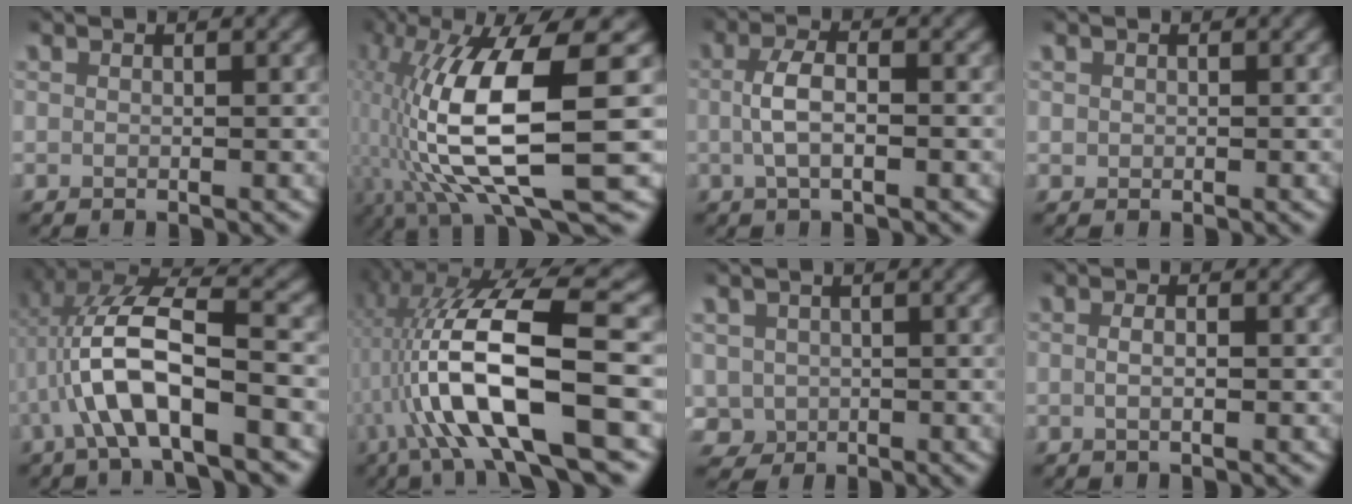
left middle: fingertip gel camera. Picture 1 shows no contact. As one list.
[{"total": 12.1, "force": [-2.4, 4.2, 11.1], "torque": [-0.202, -0.020, -0.023]}, {"total": 3.0, "force": [-0.3, 1.1, 2.8], "torque": [-0.058, 0.003, -0.009]}, {"total": 0.7, "force": [0.1, 0.7, 0.1], "torque": [-0.010, -0.004, 0.004]}, {"total": 8.0, "force": [-0.2, 3.3, 7.3], "torque": [-0.146, -0.005, -0.003]}, {"total": 11.9, "force": [0.2, 4.3, 11.2], "torque": [-0.199, 0.005, 0.005]}, {"total": 6.5, "force": [-1.5, 5.9, 2.2], "torque": [-0.063, -0.036, -0.012]}, {"total": 1.2, "force": [-0.4, 0.2, 1.2], "torque": [-0.026, -0.002, -0.007]}]